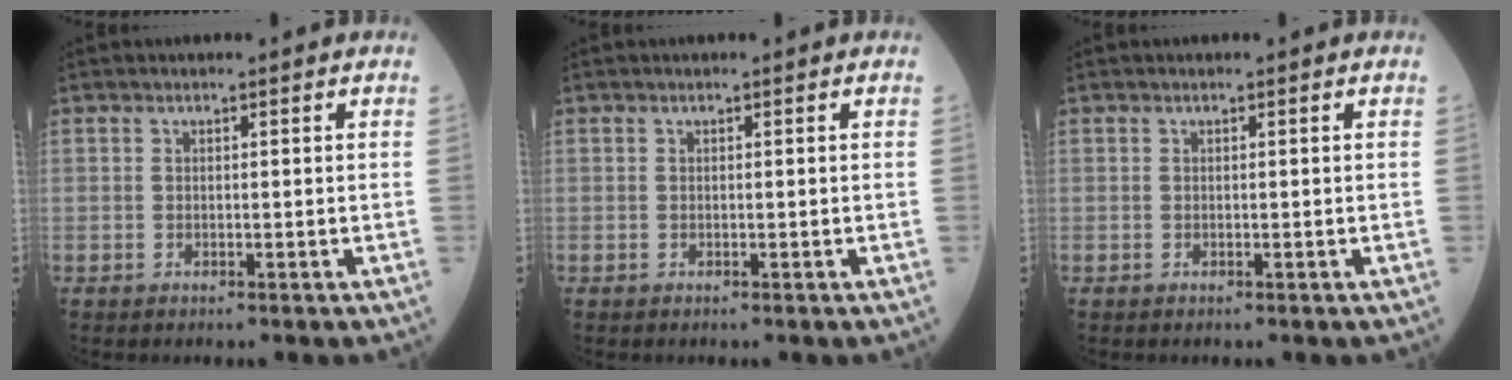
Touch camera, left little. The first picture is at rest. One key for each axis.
{"total": 0.0}
{"total": 0.0}